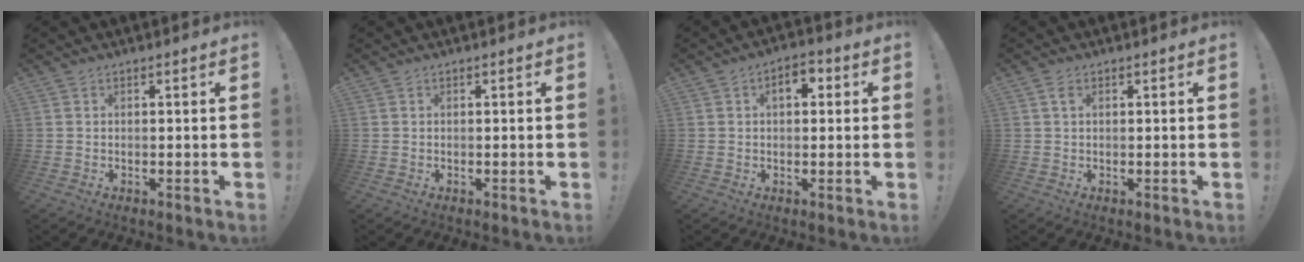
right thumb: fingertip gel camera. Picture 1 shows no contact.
{"total": 0.0}
{"total": 5.2, "force": [1.1, 3.1, 4.1], "torque": [-0.049, 0.003, 0.015]}
{"total": 1.6, "force": [0.7, 0.9, 1.0], "torque": [-0.014, -0.001, 0.011]}